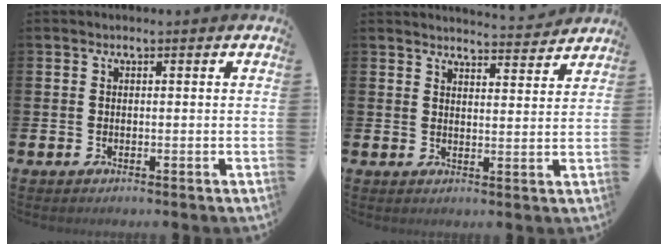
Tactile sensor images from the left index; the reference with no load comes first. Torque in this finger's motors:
{"motor_torque": [0.77, -1.02, 0.26, 0.04]}